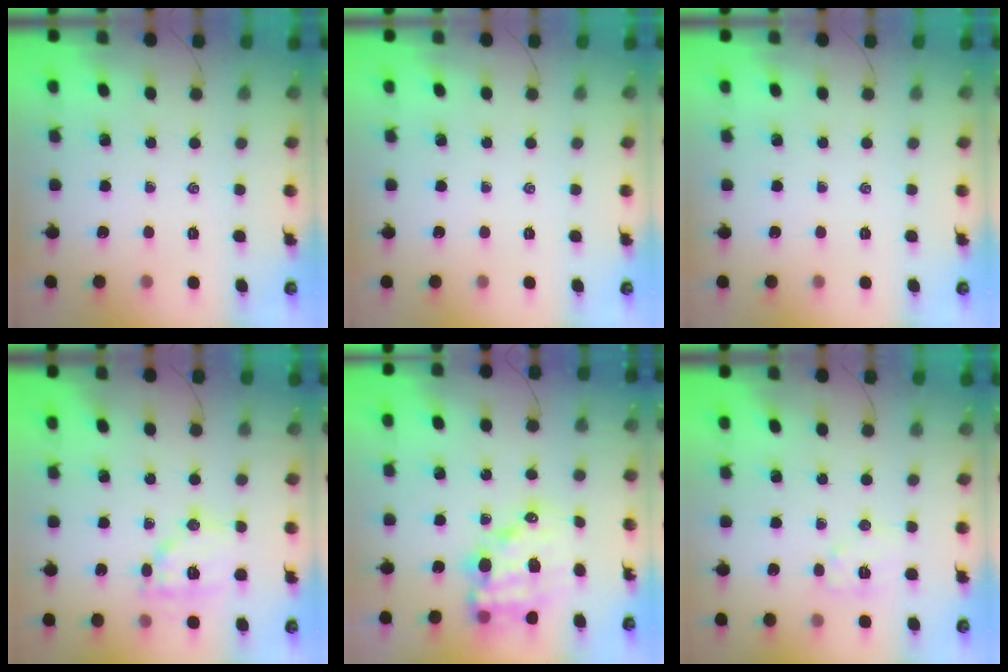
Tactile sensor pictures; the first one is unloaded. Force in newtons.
{"total": 0.0}
{"total": 0.0}
{"total": 12.7, "press": 12.7, "slide": 1.0}
{"total": 14.4, "press": 14.0, "slide": 3.3}
{"total": 7.3, "press": 7.3, "slide": 0.7}